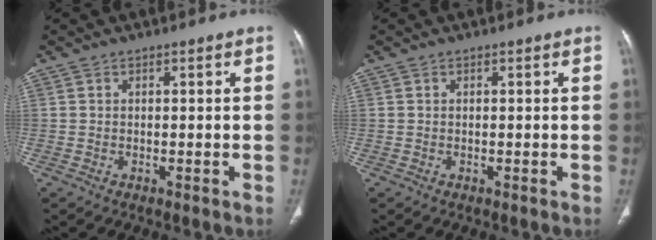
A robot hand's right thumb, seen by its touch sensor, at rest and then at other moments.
{"total": 0.0}